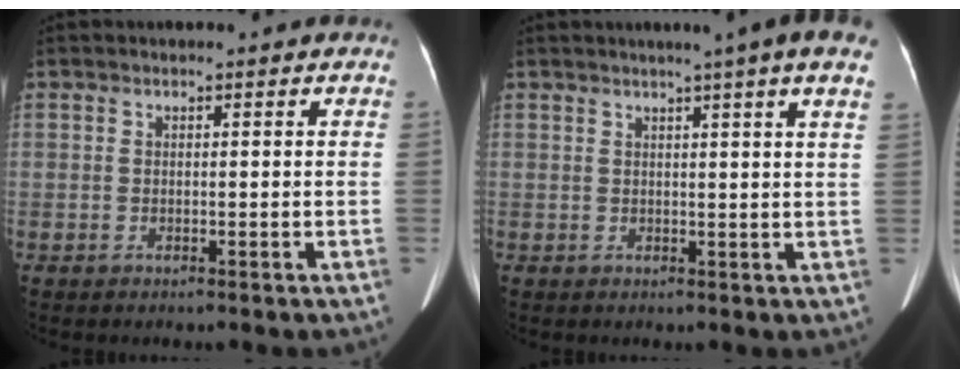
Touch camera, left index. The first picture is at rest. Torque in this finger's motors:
{"motor_torque": [1.04, -1.10, 0.51, -0.02]}